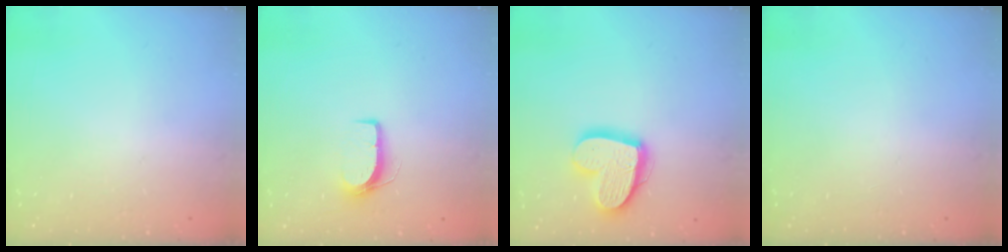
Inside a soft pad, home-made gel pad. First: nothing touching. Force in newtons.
{"total": 7.0, "press": 7.0, "slide": 0.6}
{"total": 15.6, "press": 15.5, "slide": 1.4}
{"total": 0.0}